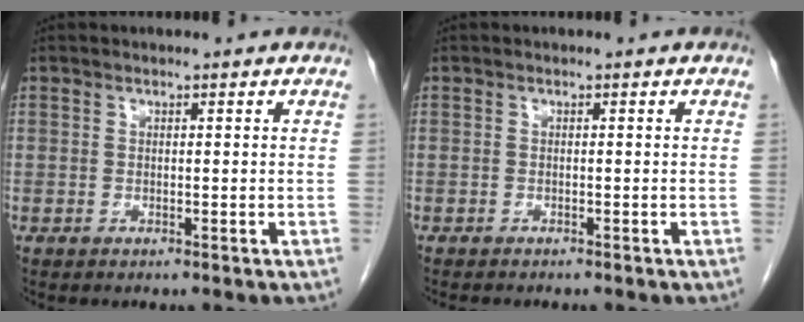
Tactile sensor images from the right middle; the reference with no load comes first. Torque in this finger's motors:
{"motor_torque": [0.04, -0.03, -0.02, 0.00]}